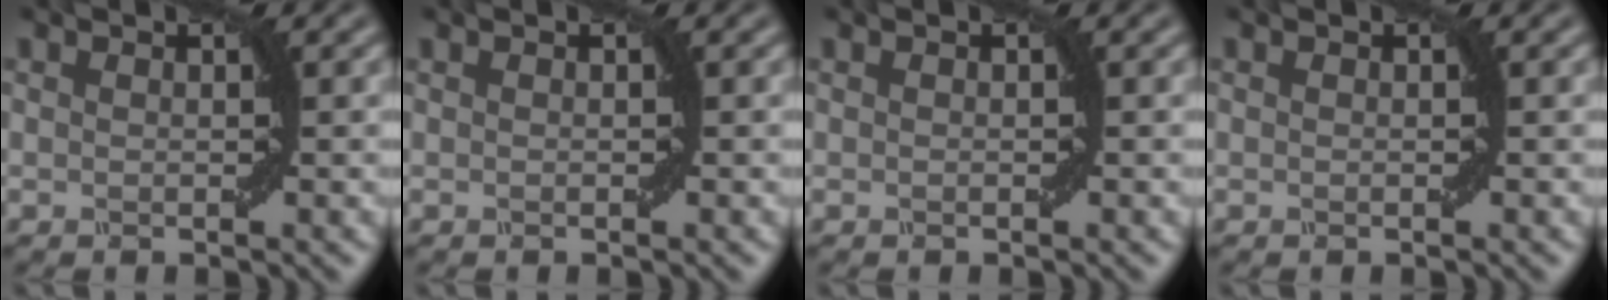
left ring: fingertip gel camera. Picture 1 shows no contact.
{"total": 0.0}
{"total": 0.0}
{"total": 0.0}